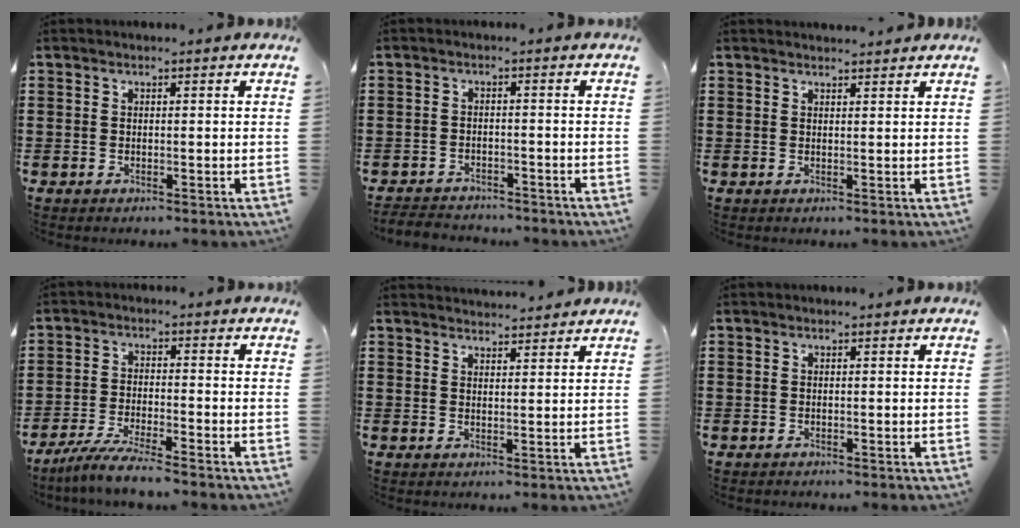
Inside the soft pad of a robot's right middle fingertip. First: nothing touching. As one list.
[{"total": 2.9, "force": [-2.8, 0.5, 0.1], "torque": [-0.007, 0.001, -0.061]}, {"total": 1.3, "force": [1.3, 0.1, 0.1], "torque": [0.004, -0.002, 0.022]}, {"total": 5.2, "force": [-4.8, -0.1, 2.0], "torque": [-0.048, -0.012, -0.094]}, {"total": 2.3, "force": [2.3, 0.2, -0.2], "torque": [-0.003, 0.000, 0.045]}, {"total": 0.5, "force": [-0.4, 0.3, -0.1], "torque": [0.002, 0.005, -0.011]}]